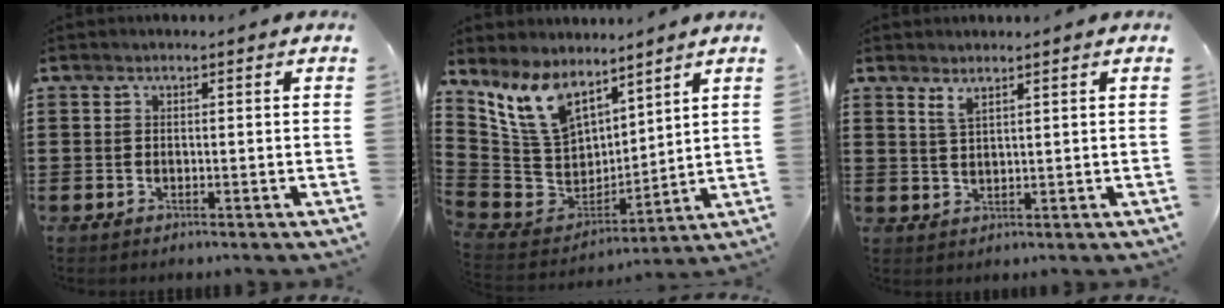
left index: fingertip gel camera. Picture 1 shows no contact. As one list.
[{"total": 10.9, "force": [7.6, 5.7, 5.3], "torque": [-0.164, -0.050, 0.143]}, {"total": 2.1, "force": [1.6, 0.4, 1.4], "torque": [-0.031, 0.002, 0.028]}]